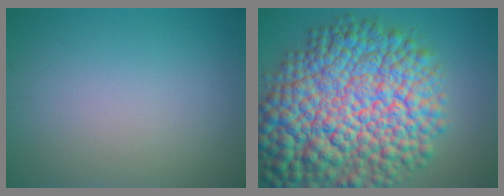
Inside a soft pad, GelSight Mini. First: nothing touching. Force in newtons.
{"total": 16.7, "press": 16.7, "slide": 0.5}